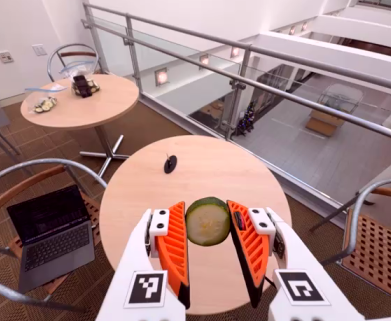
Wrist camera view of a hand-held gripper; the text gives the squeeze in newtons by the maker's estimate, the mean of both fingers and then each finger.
{"total": 7.9, "left": 8.2, "right": 7.6}